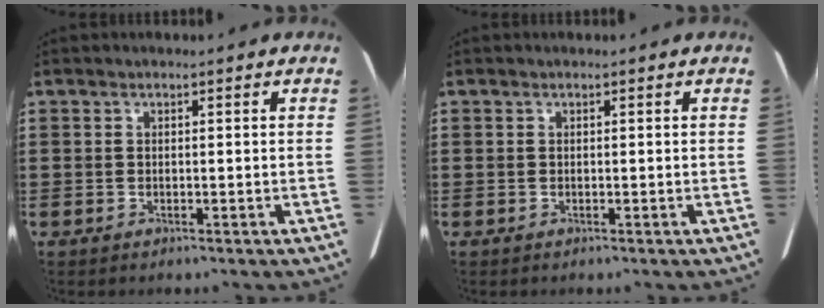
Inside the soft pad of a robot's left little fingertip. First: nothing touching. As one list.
[{"total": 0.0}]